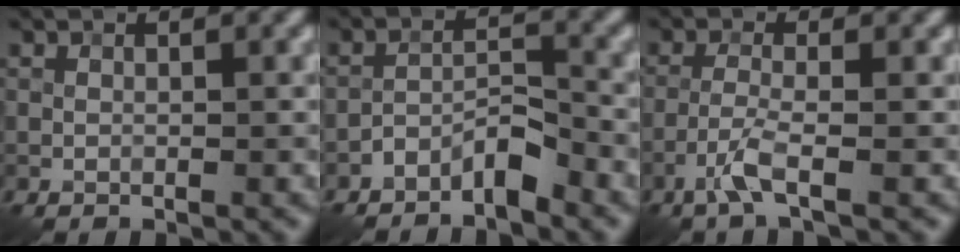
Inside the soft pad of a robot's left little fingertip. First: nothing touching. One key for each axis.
{"total": 3.1, "fx": -2.5, "fy": 0.9, "fz": 1.6, "tx": -0.026, "ty": 0.012, "tz": -0.051}
{"total": 2.6, "fx": -1.5, "fy": 0.2, "fz": 2.1, "tx": -0.048, "ty": 0.005, "tz": -0.040}